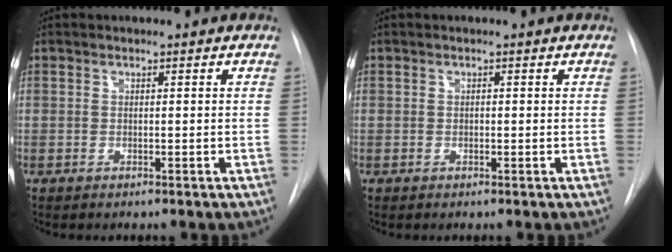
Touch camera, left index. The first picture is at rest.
{"total": 0.0}